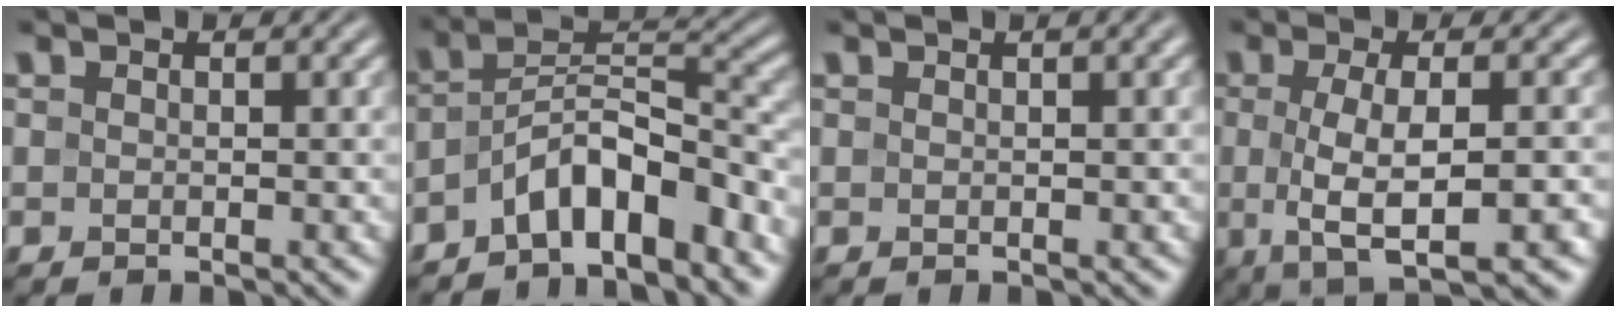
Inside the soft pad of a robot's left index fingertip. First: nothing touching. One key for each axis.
{"total": 6.9, "fx": -4.5, "fy": 2.6, "fz": 4.4, "tx": -0.068, "ty": 0.009, "tz": -0.088}
{"total": 2.0, "fx": 1.0, "fy": 0.7, "fz": 1.6, "tx": -0.016, "ty": 0.002, "tz": 0.007}
{"total": 6.6, "fx": -1.3, "fy": 2.0, "fz": 6.2, "tx": -0.103, "ty": -0.007, "tz": -0.022}